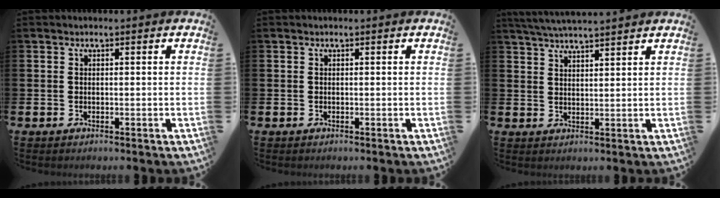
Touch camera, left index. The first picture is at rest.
{"total": 0.0}
{"total": 4.1, "force": [4.0, -0.3, 0.8], "torque": [-0.030, -0.012, 0.073]}